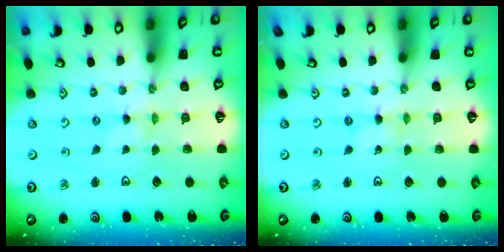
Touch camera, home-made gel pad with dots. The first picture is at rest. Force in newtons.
{"total": 0.6, "press": 0.6, "slide": 0.1}